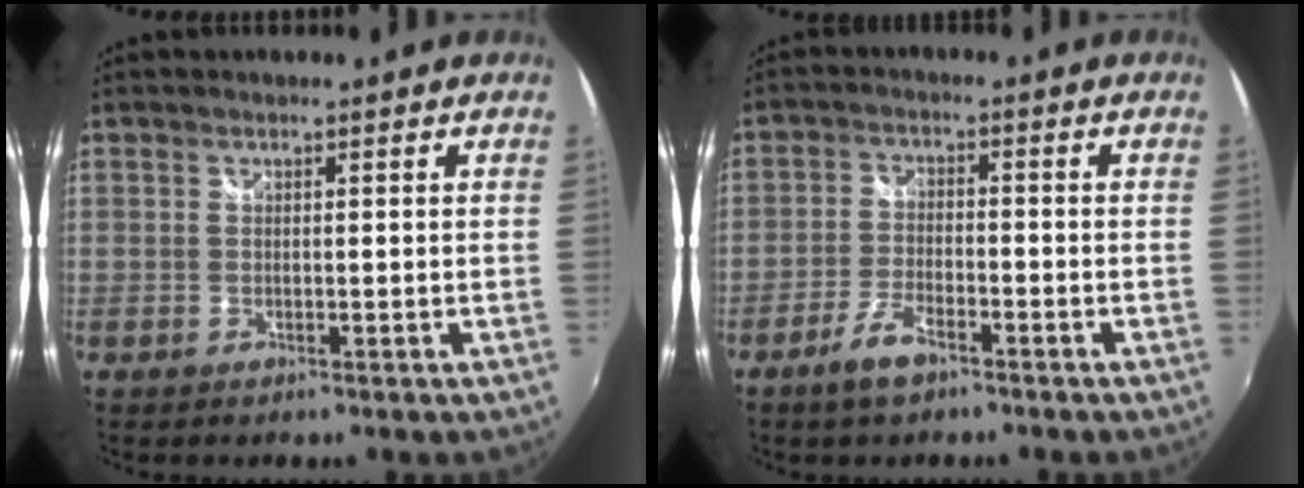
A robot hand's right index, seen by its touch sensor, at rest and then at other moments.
{"total": 5.5, "force": [-3.8, 1.9, 3.5], "torque": [-0.085, -0.001, -0.071]}